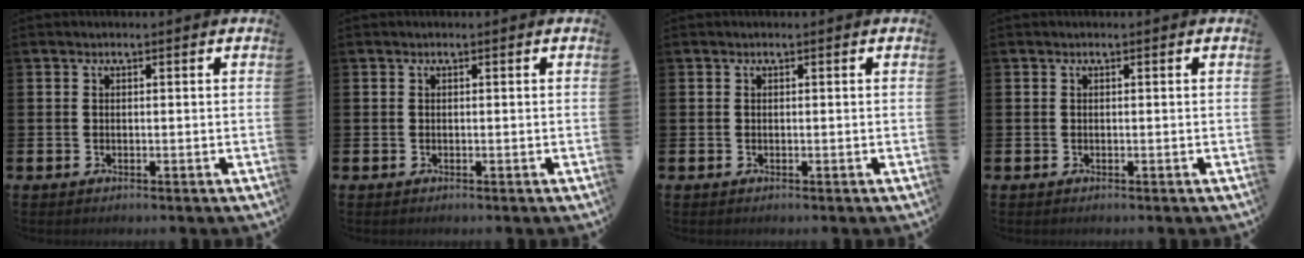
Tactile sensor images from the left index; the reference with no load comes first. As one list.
[{"total": 0.0}, {"total": 0.0}, {"total": 0.0}]